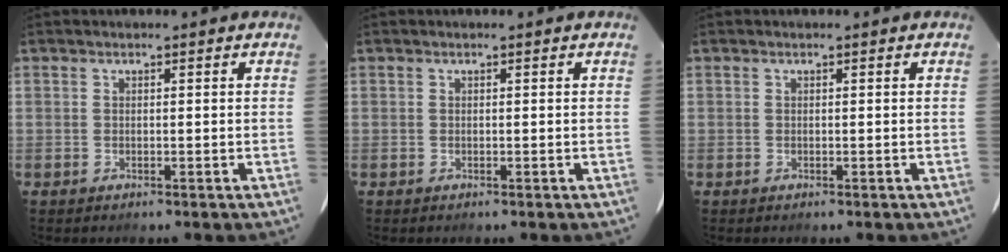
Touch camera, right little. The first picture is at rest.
{"total": 0.0}
{"total": 0.0}